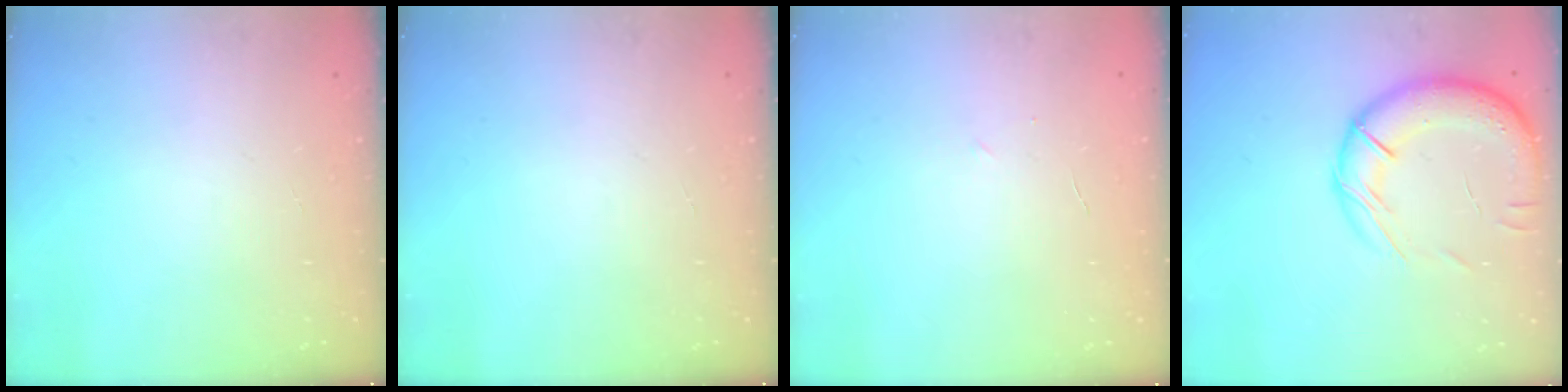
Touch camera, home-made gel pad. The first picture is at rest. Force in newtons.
{"total": 0.0}
{"total": 2.2, "press": 2.1, "slide": 0.6}
{"total": 18.0, "press": 17.5, "slide": 4.5}